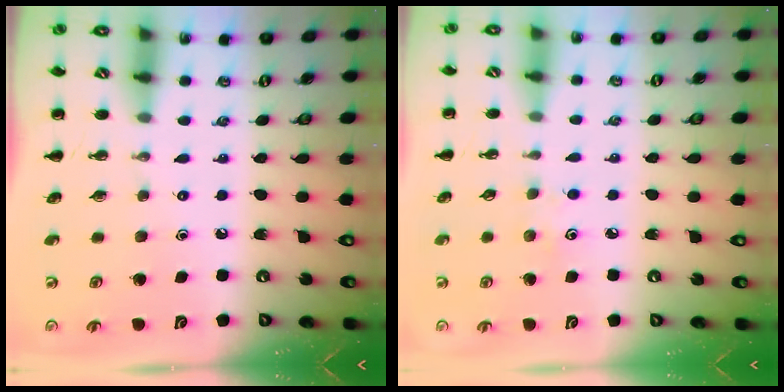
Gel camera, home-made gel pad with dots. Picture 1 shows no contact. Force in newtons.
{"total": 2.7, "press": 2.6, "slide": 0.7}